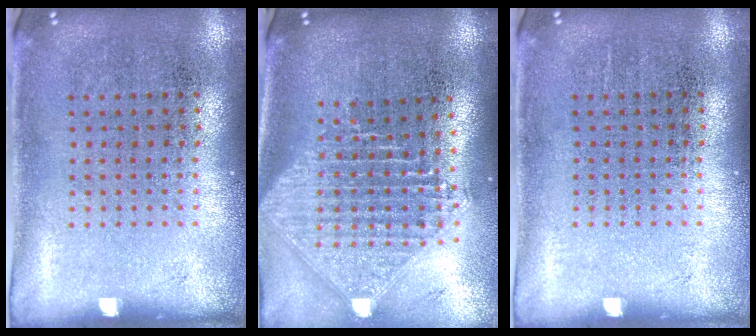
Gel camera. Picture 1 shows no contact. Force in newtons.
{"total": 2.4, "press": 1.9, "slide": 1.5}
{"total": 0.0}